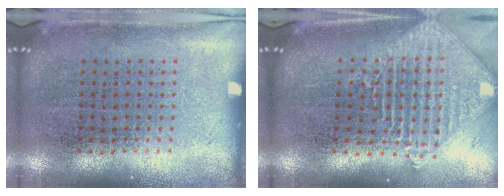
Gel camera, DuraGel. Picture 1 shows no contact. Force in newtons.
{"total": 2.2, "press": 1.7, "slide": 1.3}